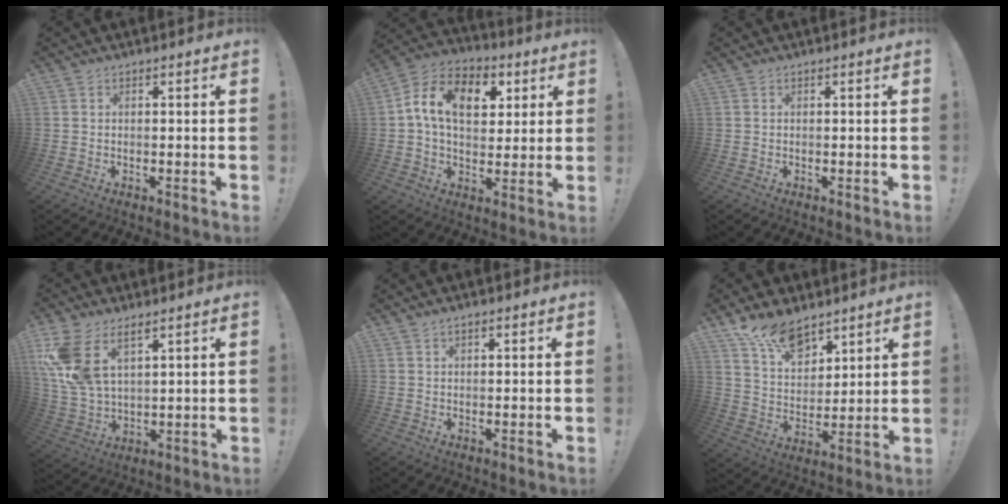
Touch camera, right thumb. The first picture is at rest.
{"total": 14.9, "force": [4.3, 10.0, 10.1], "torque": [-0.156, -0.003, 0.082]}
{"total": 0.0}
{"total": 11.4, "force": [6.8, 5.9, 7.0], "torque": [-0.152, -0.029, 0.133]}
{"total": 1.0, "force": [0.8, 0.3, 0.6], "torque": [-0.009, -0.002, 0.014]}
{"total": 12.8, "force": [9.3, 6.9, 5.4], "torque": [-0.102, -0.058, 0.179]}